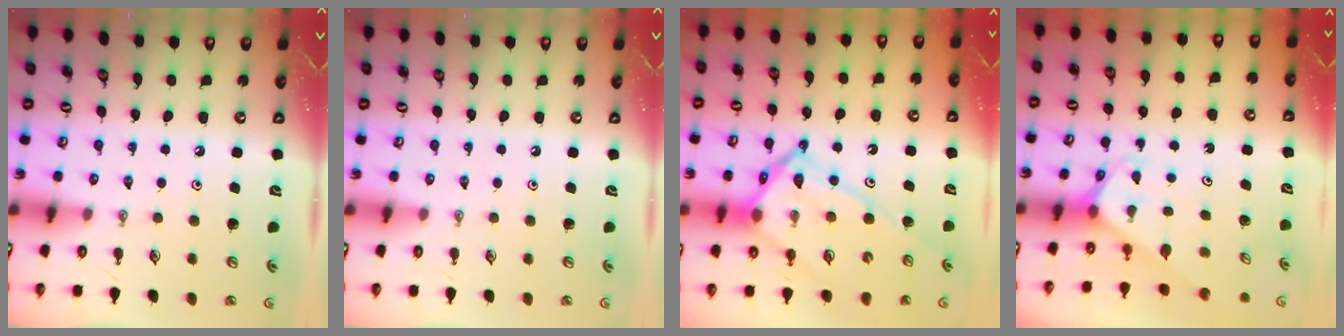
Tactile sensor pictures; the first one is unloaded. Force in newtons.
{"total": 0.0}
{"total": 18.1, "press": 18.0, "slide": 1.6}
{"total": 2.3, "press": 2.3, "slide": 0.2}